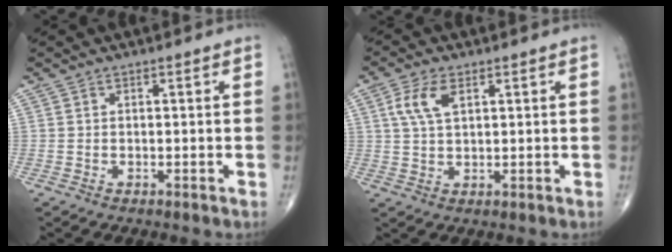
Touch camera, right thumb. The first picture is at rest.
{"total": 5.8, "force": [2.1, 2.9, 4.6], "torque": [-0.101, 0.001, 0.043]}